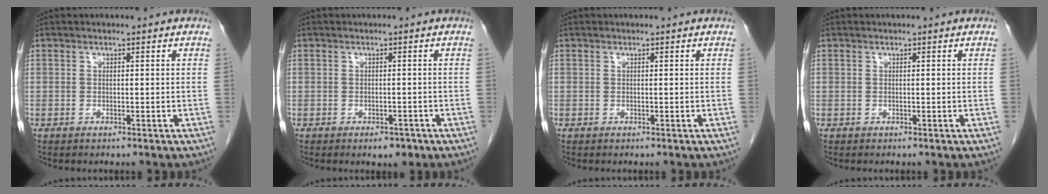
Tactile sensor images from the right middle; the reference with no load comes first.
{"total": 2.2, "force": [-1.4, 1.1, 1.4], "torque": [-0.016, 0.001, -0.013]}
{"total": 0.0}
{"total": 0.0}